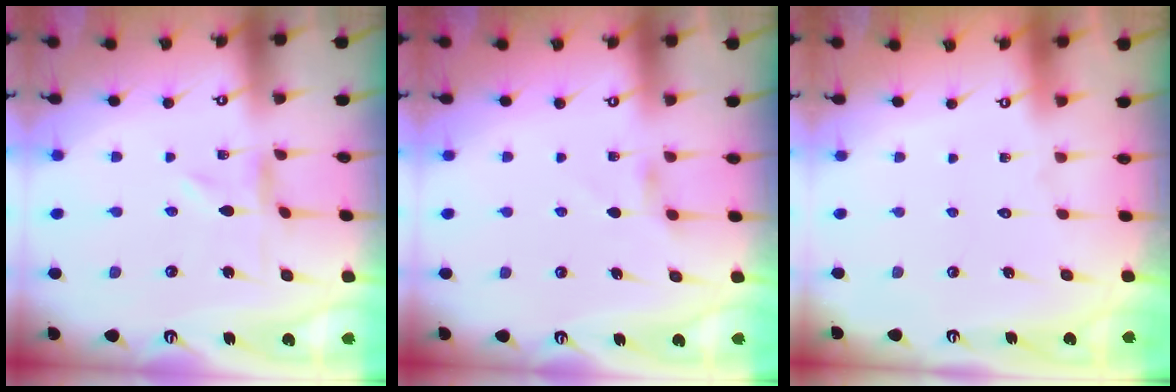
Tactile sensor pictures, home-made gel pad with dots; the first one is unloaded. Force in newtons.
{"total": 2.6, "press": 2.5, "slide": 0.6}
{"total": 1.6, "press": 1.6, "slide": 0.1}